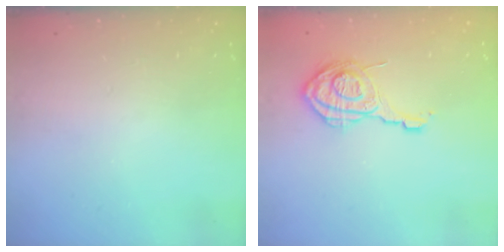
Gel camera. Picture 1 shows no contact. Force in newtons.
{"total": 14.0, "press": 14.0, "slide": 0.6}